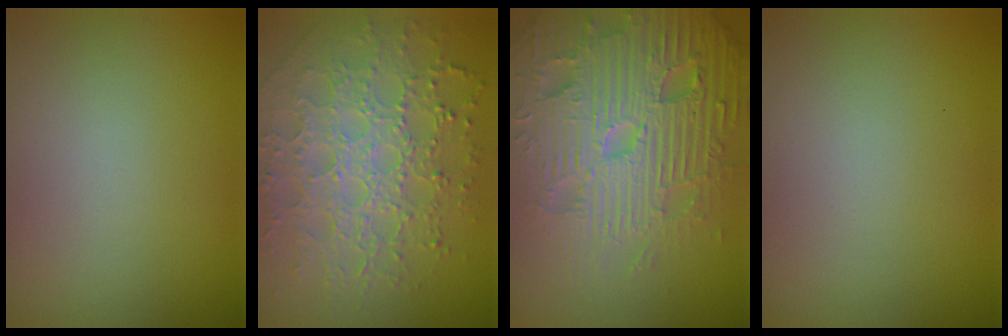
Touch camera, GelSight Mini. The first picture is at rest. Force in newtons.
{"total": 7.2, "press": 5.1, "slide": 5.1}
{"total": 7.9, "press": 7.7, "slide": 1.8}
{"total": 0.0}